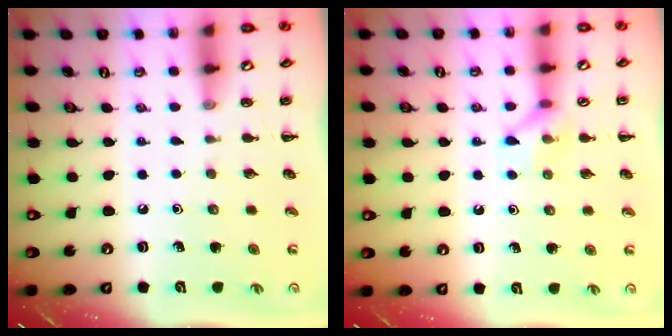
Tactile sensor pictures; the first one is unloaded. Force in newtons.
{"total": 7.4, "press": 7.4, "slide": 0.5}